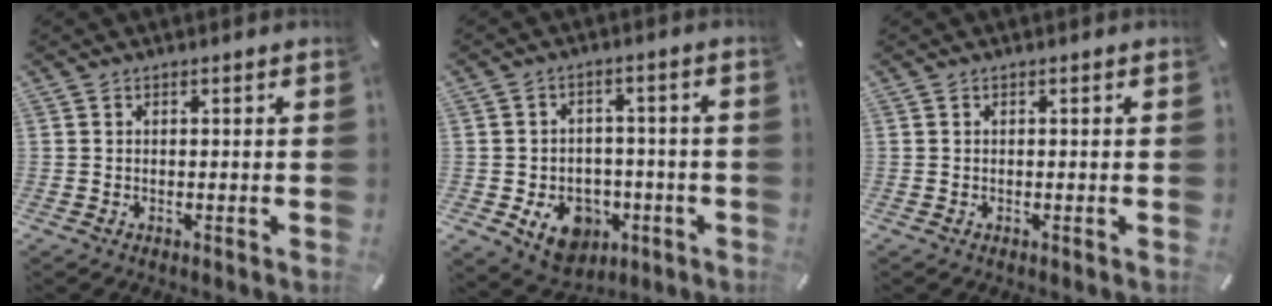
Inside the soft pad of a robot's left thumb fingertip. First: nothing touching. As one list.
[{"total": 10.2, "force": [-4.1, 7.8, 5.0], "torque": [-0.073, 0.024, -0.067]}, {"total": 0.0}]